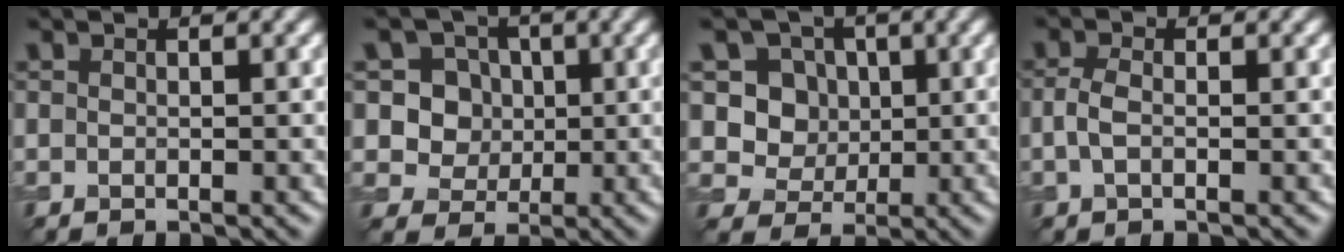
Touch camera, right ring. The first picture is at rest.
{"total": 5.8, "force": [1.4, 5.2, 2.2], "torque": [-0.032, 0.008, 0.021]}
{"total": 5.1, "force": [1.3, 4.6, 2.0], "torque": [-0.040, -0.006, 0.028]}
{"total": 1.8, "force": [-0.3, 0.9, 1.5], "torque": [-0.037, 0.002, -0.011]}